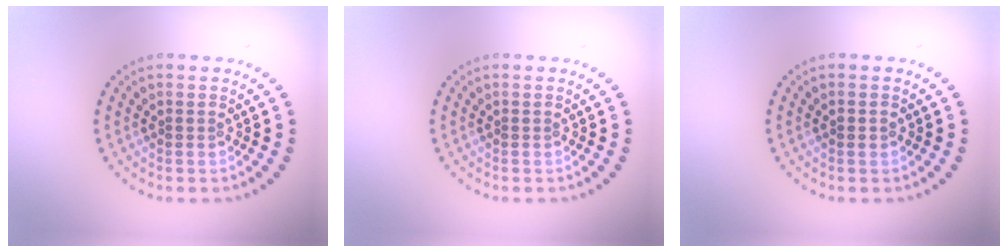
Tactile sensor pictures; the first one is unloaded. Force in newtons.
{"total": 0.0}
{"total": 1.0, "press": 1.0, "slide": 0.1}